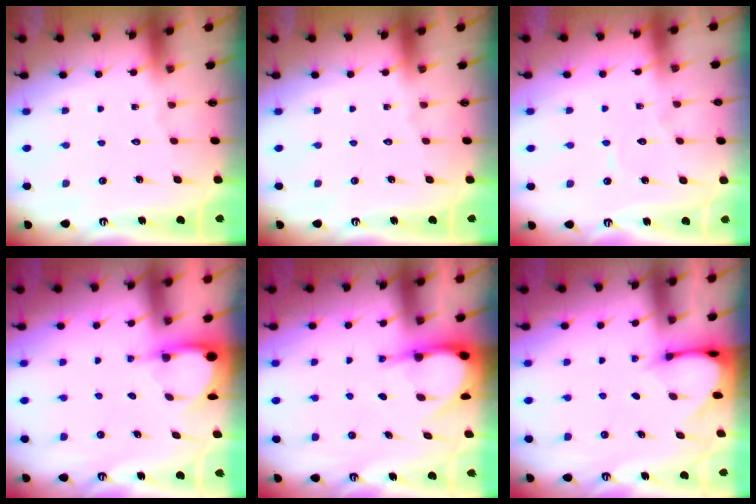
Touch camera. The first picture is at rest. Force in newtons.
{"total": 0.0}
{"total": 3.9, "press": 3.9, "slide": 0.3}
{"total": 3.6, "press": 3.6, "slide": 0.3}
{"total": 6.0, "press": 6.0, "slide": 0.6}
{"total": 2.8, "press": 2.8, "slide": 0.3}